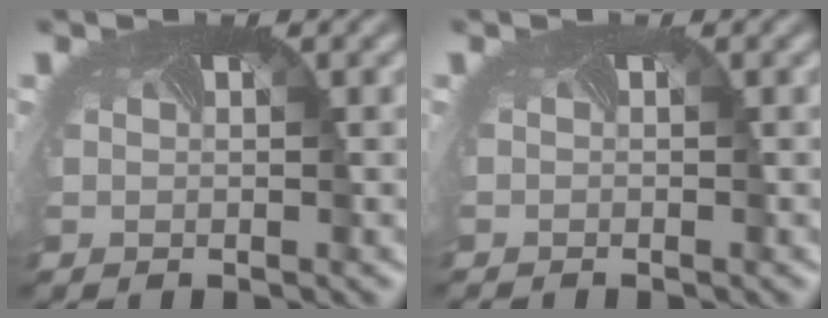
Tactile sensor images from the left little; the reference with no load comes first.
{"total": 0.8, "force": [-0.8, -0.3, 0.0], "torque": [-0.003, -0.009, -0.013]}